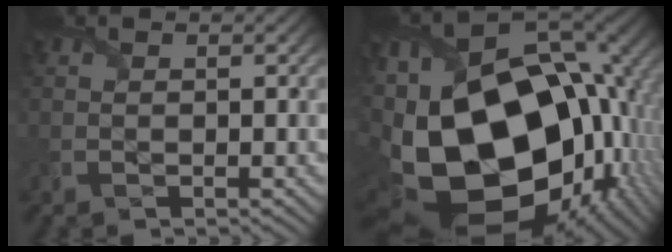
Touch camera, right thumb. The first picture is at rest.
{"total": 23.2, "force": [-4.1, 14.8, 17.5], "torque": [-0.377, -0.071, -0.024]}